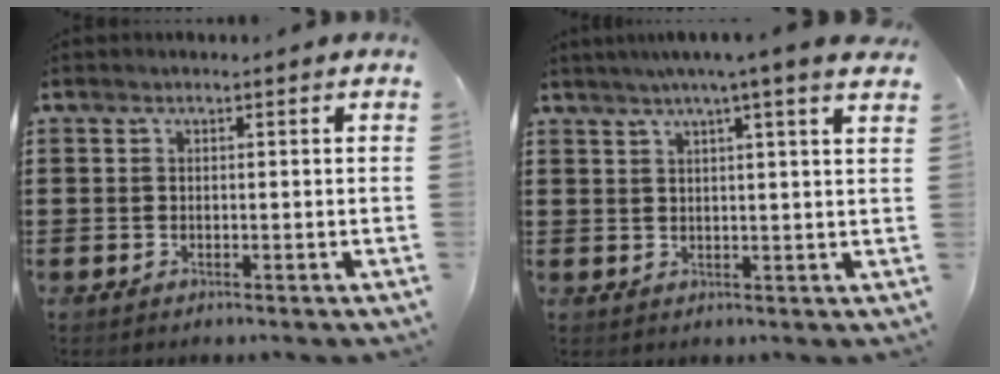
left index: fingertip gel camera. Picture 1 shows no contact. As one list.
[{"total": 4.0, "force": [3.0, -0.3, 2.7], "torque": [-0.054, -0.010, 0.048]}]